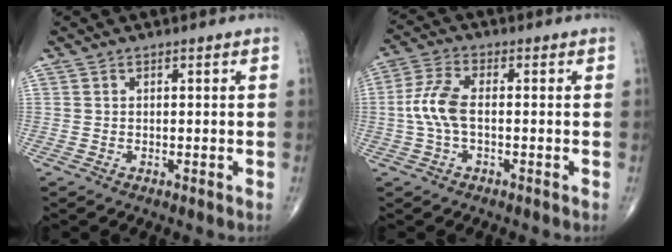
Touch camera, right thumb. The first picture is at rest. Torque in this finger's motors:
{"motor_torque": [-0.28, 0.23, 1.03, 0.09, 0.10]}